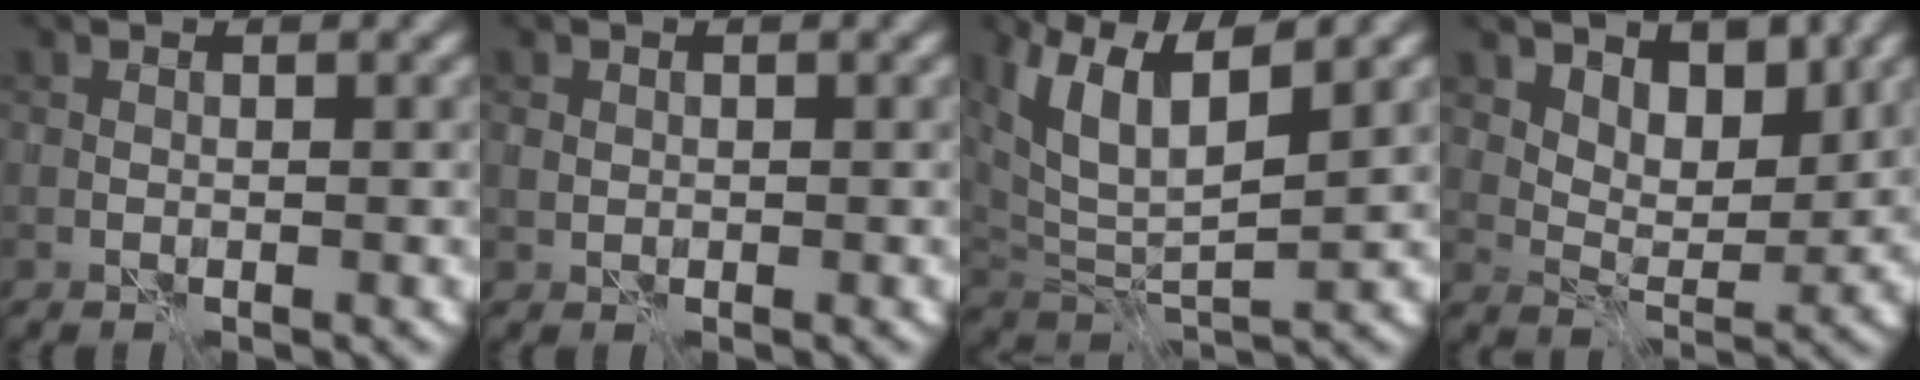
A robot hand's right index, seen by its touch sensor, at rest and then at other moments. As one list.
[{"total": 0.7, "force": [0.3, 0.6, 0.1], "torque": [-0.002, -0.002, 0.004]}, {"total": 8.3, "force": [4.9, 2.9, 6.1], "torque": [-0.128, 0.007, 0.090]}, {"total": 4.6, "force": [3.1, 2.5, 2.3], "torque": [-0.041, -0.019, 0.053]}]